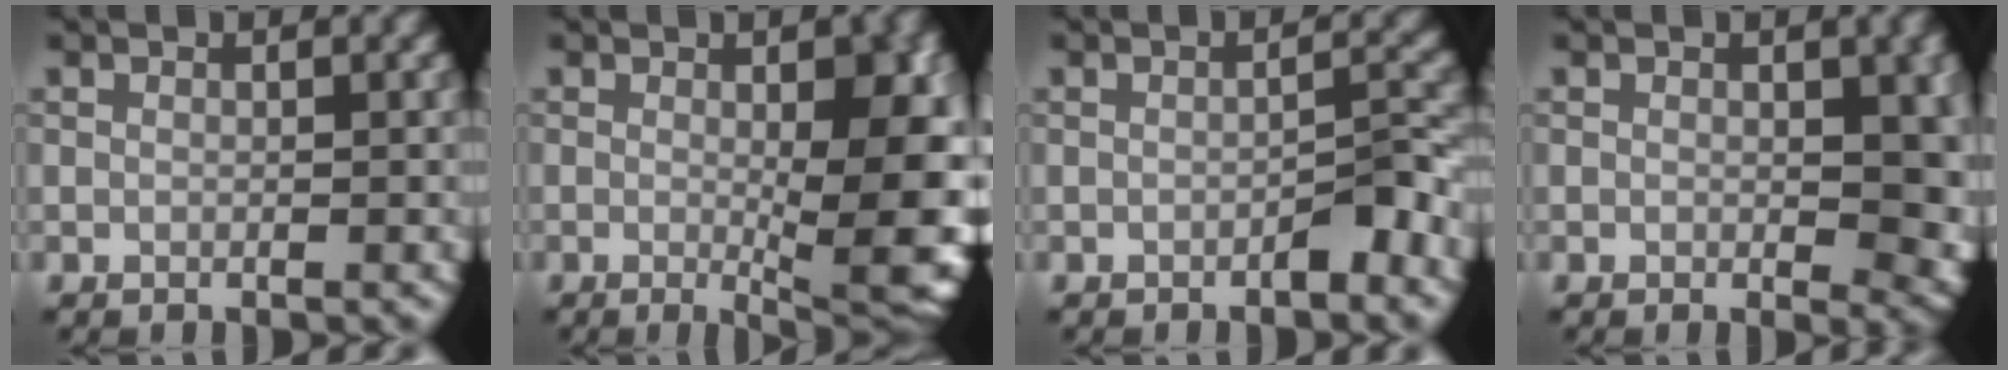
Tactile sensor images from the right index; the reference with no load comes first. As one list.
[{"total": 10.4, "force": [-0.1, 2.7, 10.0], "torque": [-0.119, -0.006, 0.002]}, {"total": 2.1, "force": [-1.3, 0.4, 1.6], "torque": [-0.024, 0.008, -0.022]}, {"total": 4.6, "force": [0.1, 2.1, 4.0], "torque": [-0.041, -0.004, 0.004]}]